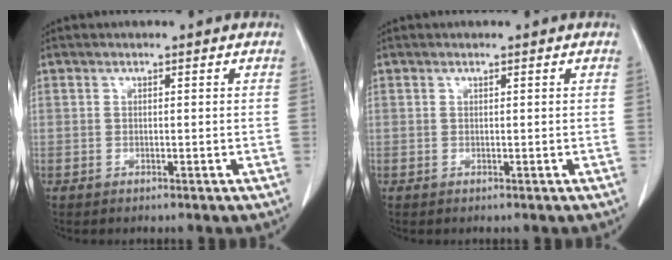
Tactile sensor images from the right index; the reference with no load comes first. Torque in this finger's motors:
{"motor_torque": [-0.06, 0.09, -0.02, 0.01]}